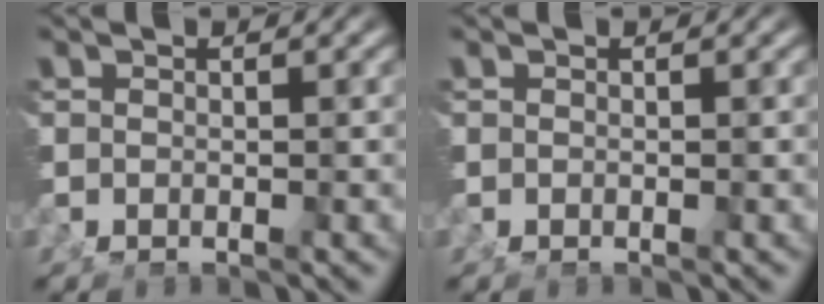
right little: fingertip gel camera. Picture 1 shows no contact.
{"total": 0.0}